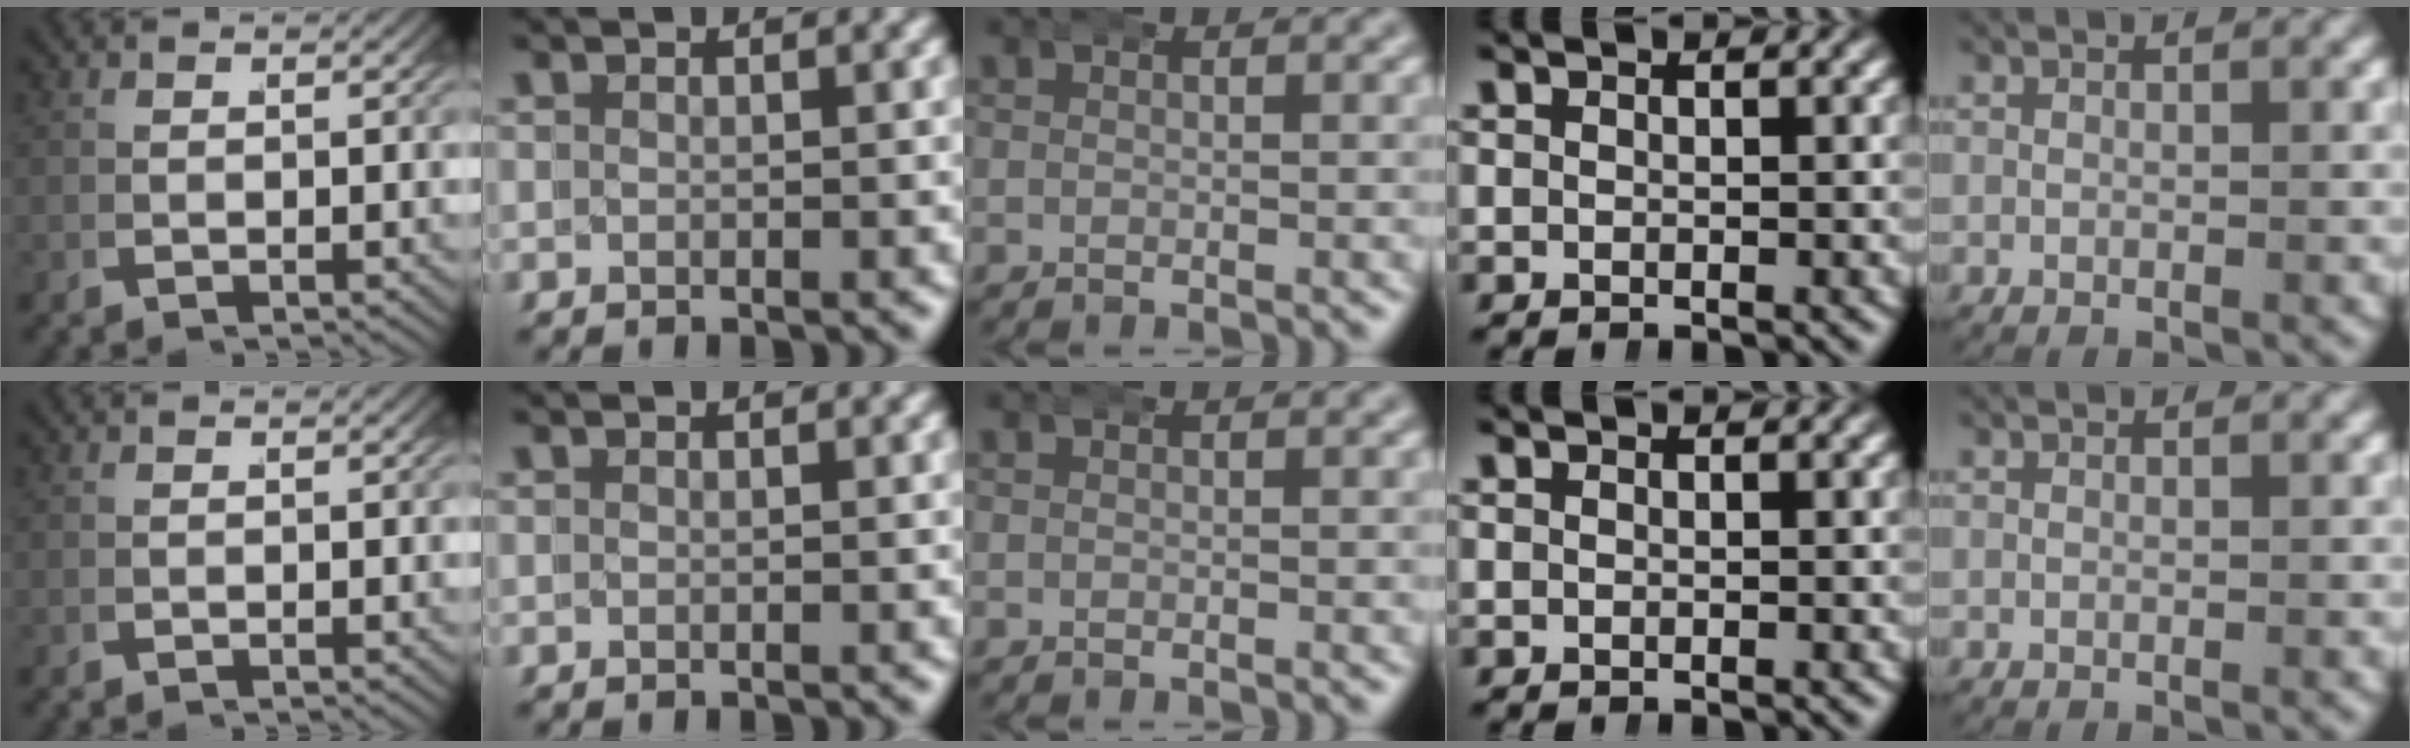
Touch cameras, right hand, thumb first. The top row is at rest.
{}